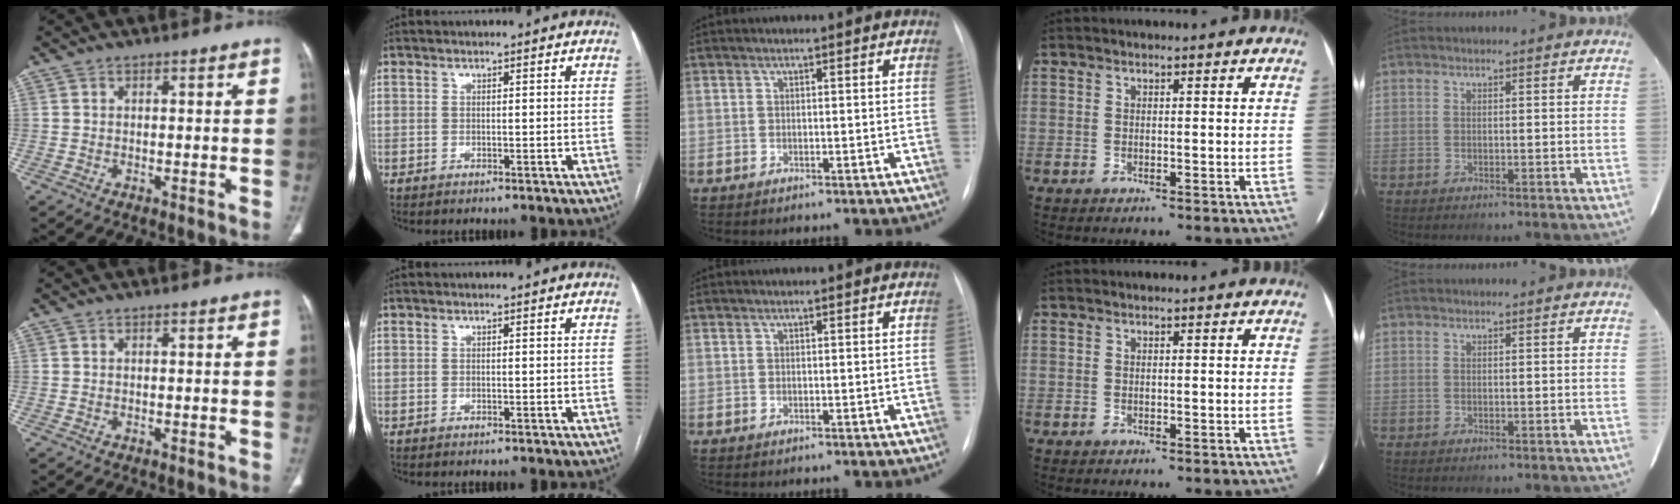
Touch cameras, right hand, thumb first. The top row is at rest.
{}